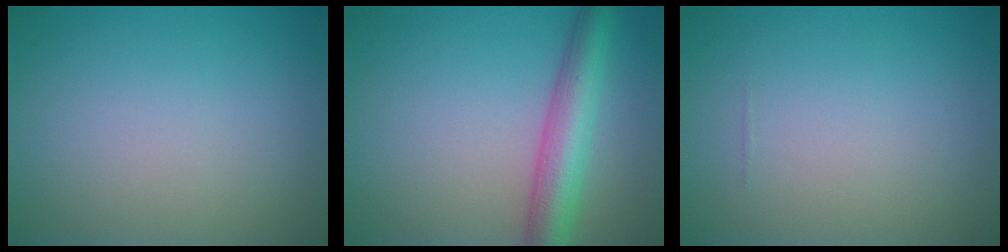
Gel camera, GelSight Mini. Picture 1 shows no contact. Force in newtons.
{"total": 5.3, "press": 5.3, "slide": 0.1}
{"total": 0.0}